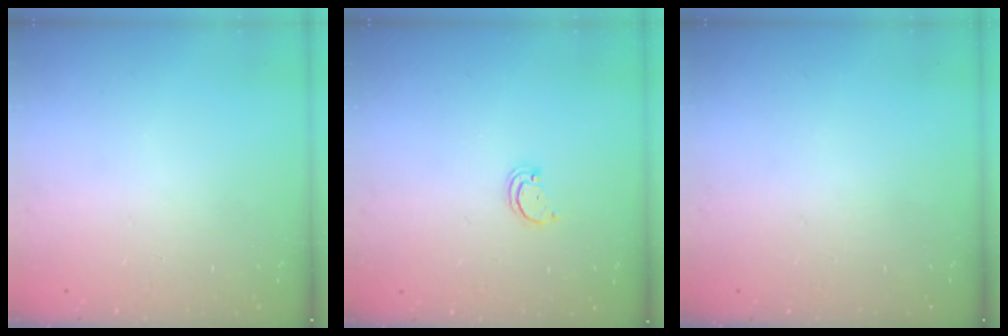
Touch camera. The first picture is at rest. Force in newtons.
{"total": 1.5, "press": 1.5, "slide": 0.1}
{"total": 0.0}